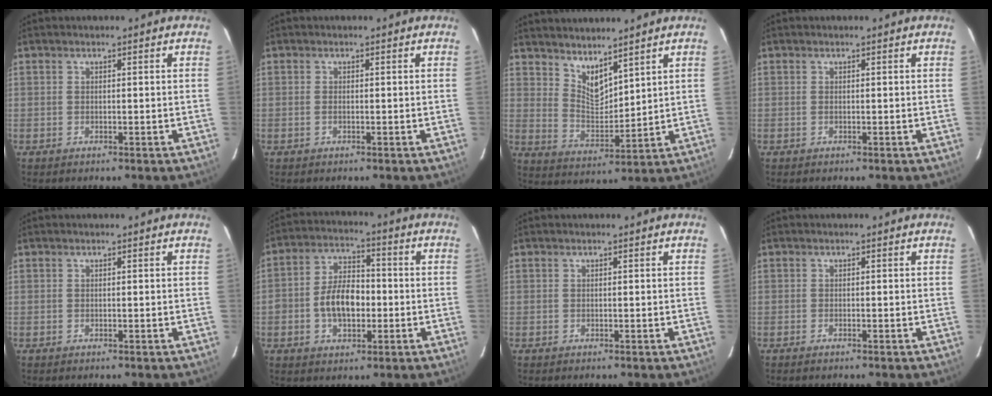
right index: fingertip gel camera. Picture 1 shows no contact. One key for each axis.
{"total": 0.6, "fx": -0.2, "fy": 0.3, "fz": 0.5, "tx": -0.011, "ty": 0.000, "tz": -0.005}
{"total": 7.0, "fx": 5.7, "fy": 2.3, "fz": 3.5, "tx": -0.055, "ty": -0.007, "tz": 0.110}
{"total": 0.0}
{"total": 0.0}
{"total": 9.3, "fx": -2.0, "fy": 5.6, "fz": 7.2, "tx": -0.139, "ty": 0.019, "tz": -0.030}
{"total": 0.0}
{"total": 0.7, "fx": -0.6, "fy": 0.2, "fz": 0.3, "tx": -0.007, "ty": -0.001, "tz": -0.012}